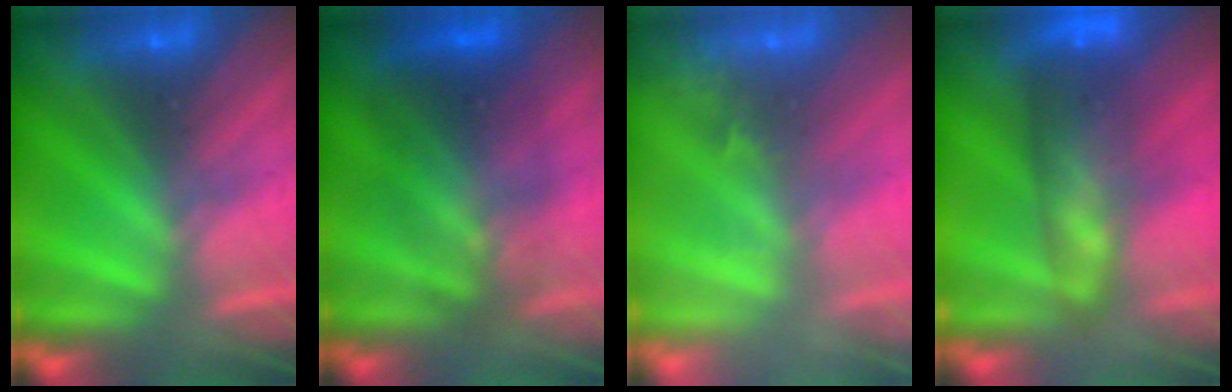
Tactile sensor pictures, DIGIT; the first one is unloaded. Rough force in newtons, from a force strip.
{"total": 3.6}
{"total": 2.3}
{"total": 7.7}